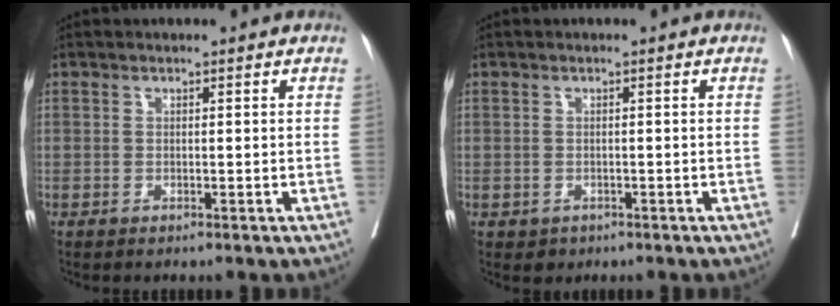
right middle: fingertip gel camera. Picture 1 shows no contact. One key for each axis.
{"total": 1.4, "fx": -0.7, "fy": 1.2, "fz": 0.3, "tx": -0.004, "ty": 0.002, "tz": -0.003}